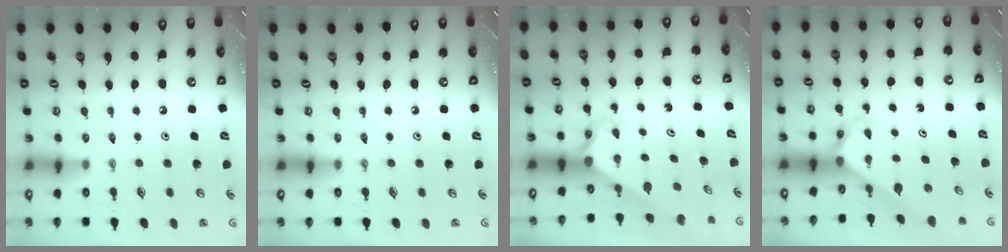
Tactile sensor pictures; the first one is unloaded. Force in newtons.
{"total": 0.0}
{"total": 2.5, "press": 2.5, "slide": 0.2}
{"total": 2.7, "press": 2.7, "slide": 0.1}